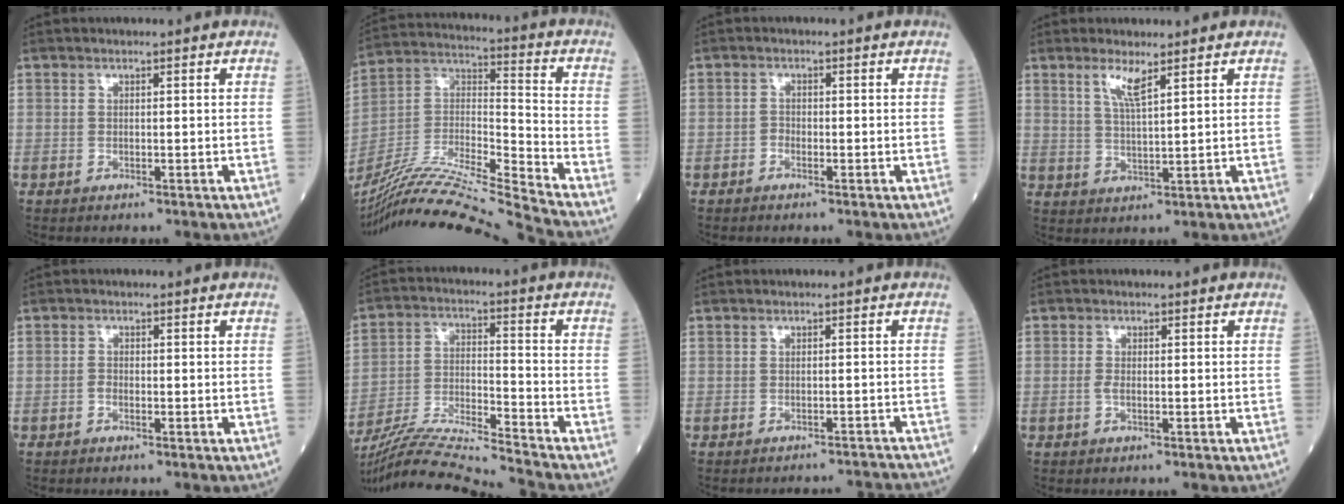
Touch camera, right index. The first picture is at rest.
{"total": 22.6, "force": [-20.5, -2.2, 9.2], "torque": [-0.203, -0.017, -0.365]}
{"total": 0.9, "force": [-0.6, 0.5, 0.4], "torque": [-0.001, 0.005, -0.013]}
{"total": 3.9, "force": [2.4, 0.1, 3.0], "torque": [-0.064, -0.006, 0.048]}
{"total": 0.9, "force": [-0.5, 0.5, 0.5], "torque": [-0.006, 0.004, -0.009]}
{"total": 16.0, "force": [-15.0, -2.2, 5.2], "torque": [-0.095, -0.002, -0.263]}
{"total": 7.8, "force": [-7.8, 0.4, 0.5], "torque": [0.002, 0.005, -0.081]}
{"total": 1.1, "force": [-0.3, 0.4, 1.0], "torque": [-0.020, 0.002, -0.006]}